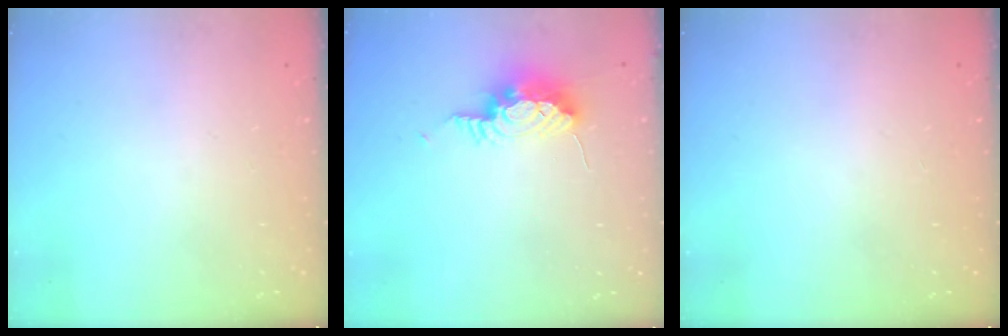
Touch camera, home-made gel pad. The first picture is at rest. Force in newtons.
{"total": 15.5, "press": 10.9, "slide": 11.0}
{"total": 1.2, "press": 1.2, "slide": 0.2}